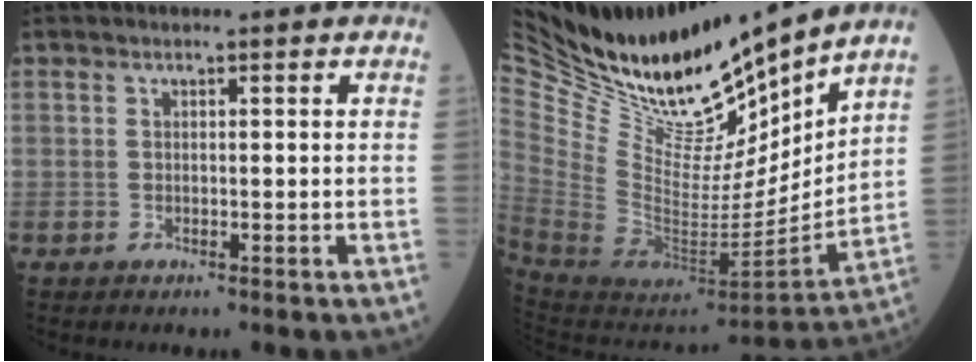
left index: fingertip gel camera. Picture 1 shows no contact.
{"total": 28.0, "force": [25.2, 6.0, 10.5], "torque": [-0.218, -0.063, 0.435]}